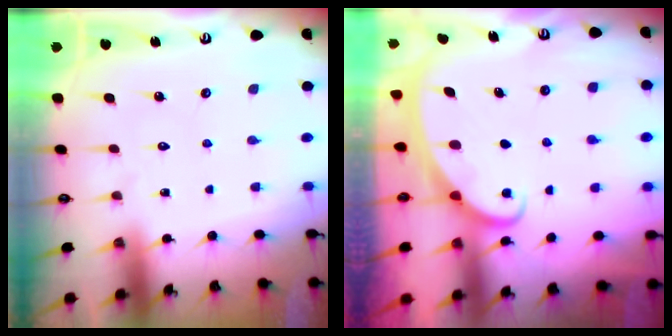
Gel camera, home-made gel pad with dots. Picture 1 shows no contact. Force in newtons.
{"total": 2.1, "press": 2.1, "slide": 0.4}